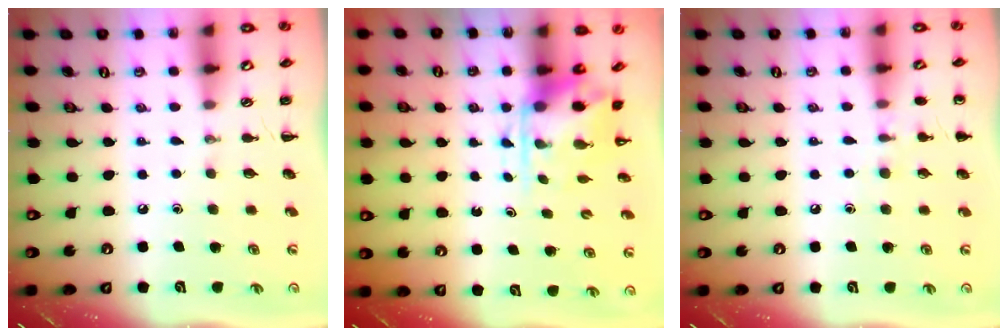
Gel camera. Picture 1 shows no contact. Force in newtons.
{"total": 3.8, "press": 3.7, "slide": 0.9}
{"total": 5.9, "press": 5.7, "slide": 1.7}